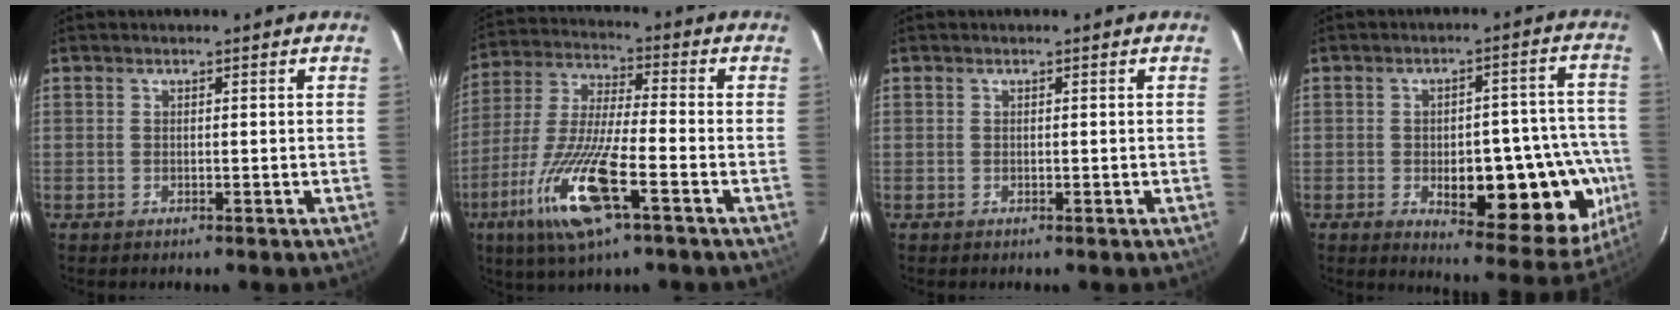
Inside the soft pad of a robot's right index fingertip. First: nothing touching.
{"total": 15.2, "force": [-6.9, 2.0, 13.5], "torque": [-0.280, -0.024, -0.126]}
{"total": 0.0}
{"total": 18.8, "force": [-5.2, 6.7, 16.7], "torque": [-0.135, 0.030, -0.041]}